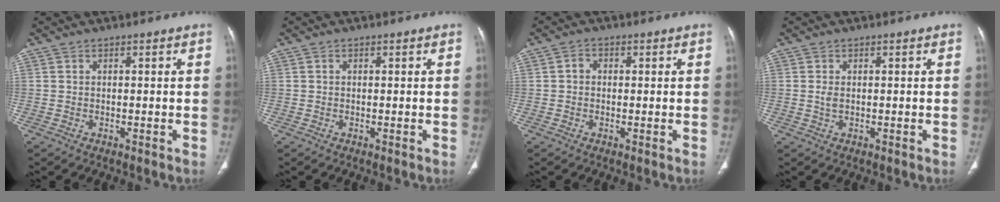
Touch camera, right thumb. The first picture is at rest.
{"total": 0.0}
{"total": 1.9, "force": [0.1, 1.6, 0.9], "torque": [-0.008, 0.009, -0.002]}
{"total": 1.2, "force": [0.1, 0.7, 1.0], "torque": [-0.021, 0.000, 0.003]}